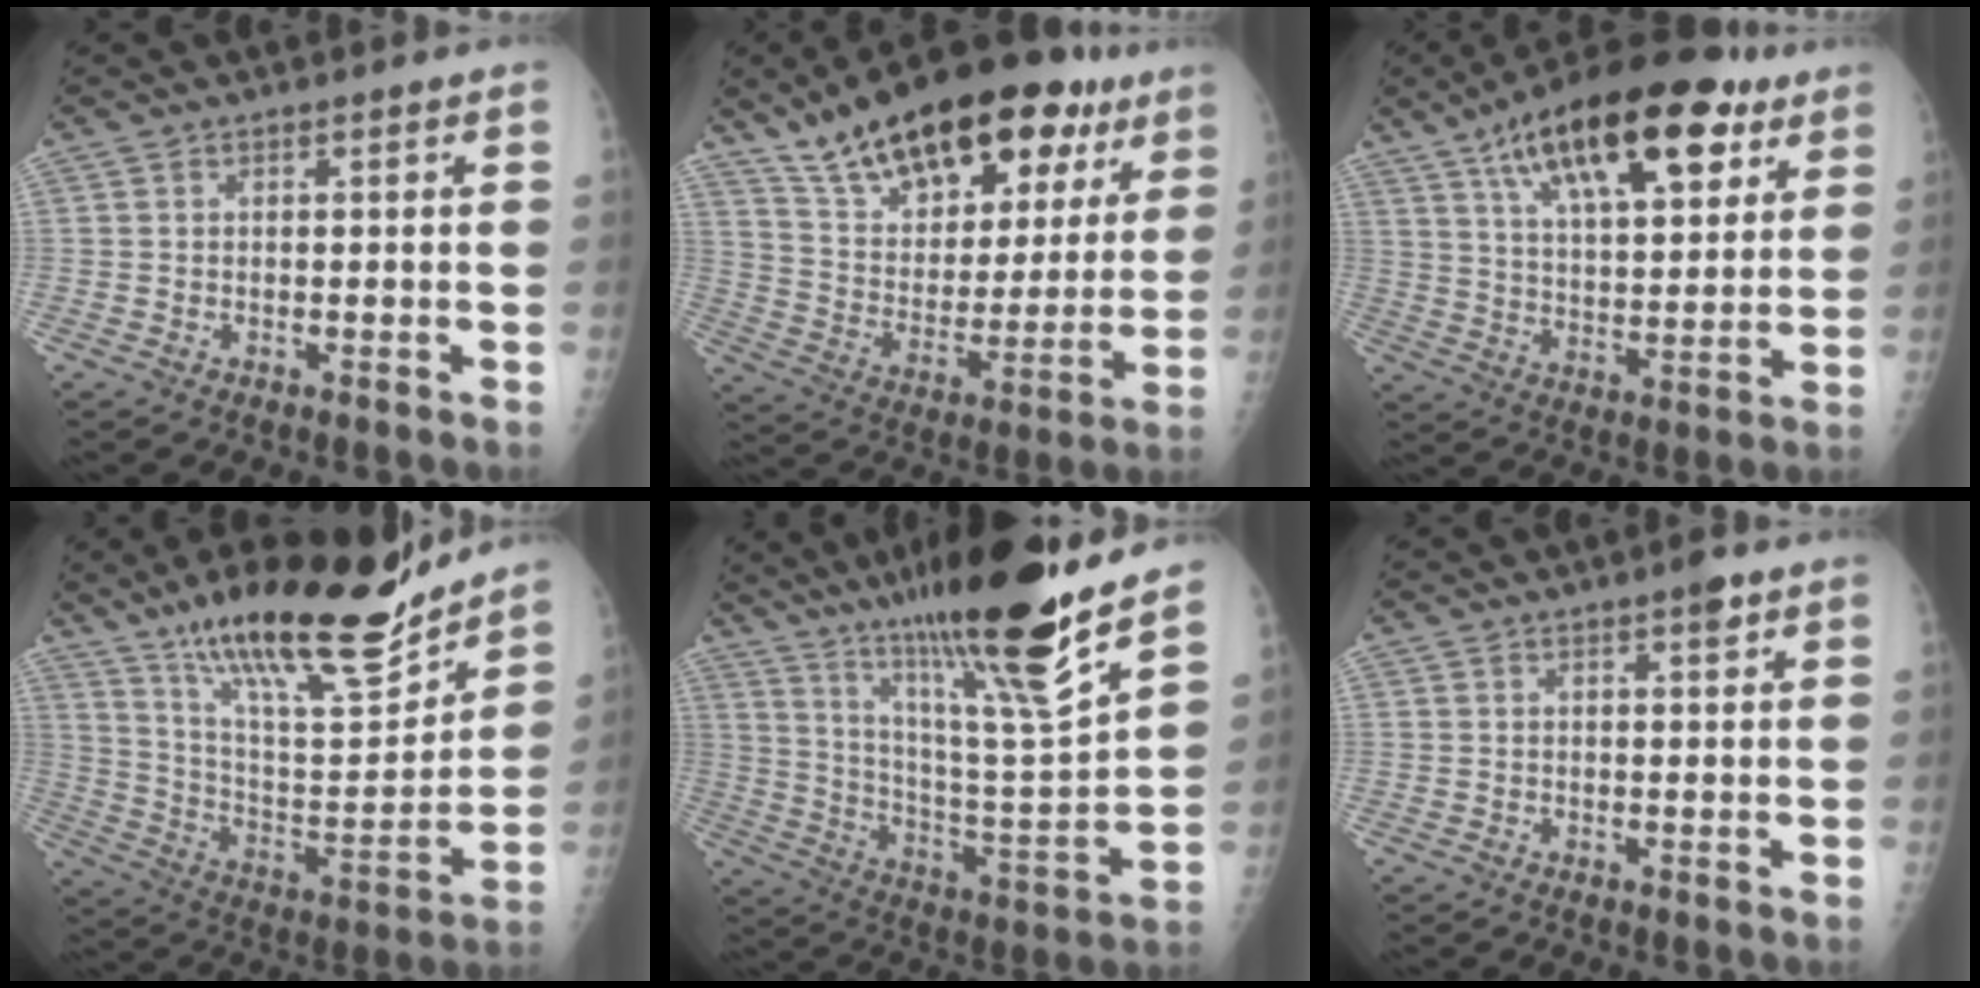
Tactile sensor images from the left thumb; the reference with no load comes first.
{"total": 28.4, "force": [17.8, 13.0, 18.0], "torque": [-0.251, -0.032, 0.283]}
{"total": 23.9, "force": [12.6, 9.7, 17.8], "torque": [-0.260, -0.023, 0.205]}
{"total": 24.7, "force": [18.7, 6.0, 14.9], "torque": [-0.212, -0.091, 0.316]}
{"total": 25.2, "force": [18.0, 1.6, 17.6], "torque": [-0.268, -0.076, 0.307]}
{"total": 2.1, "force": [1.2, 0.6, 1.6], "torque": [-0.018, -0.003, 0.015]}